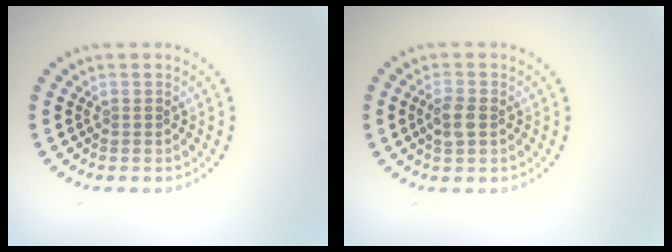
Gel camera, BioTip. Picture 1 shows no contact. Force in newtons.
{"total": 2.0, "press": 2.0, "slide": 0.3}